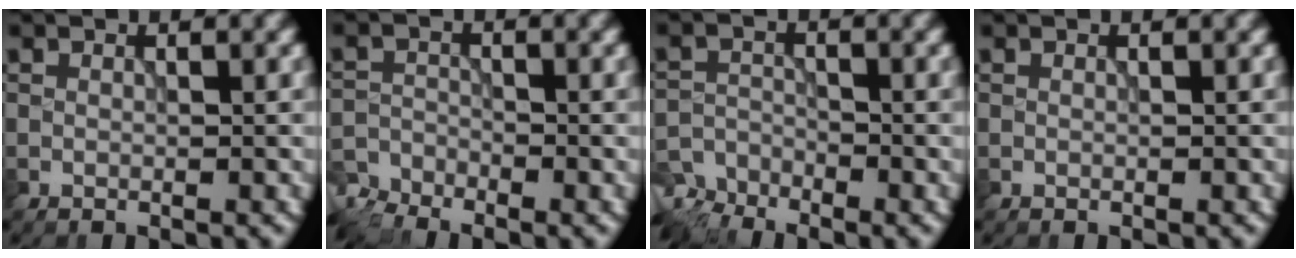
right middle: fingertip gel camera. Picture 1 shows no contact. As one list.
[{"total": 4.5, "force": [-4.2, 1.3, 1.1], "torque": [-0.026, -0.014, -0.080]}, {"total": 5.0, "force": [-4.7, 1.6, 1.0], "torque": [-0.028, -0.014, -0.086]}, {"total": 0.0}]